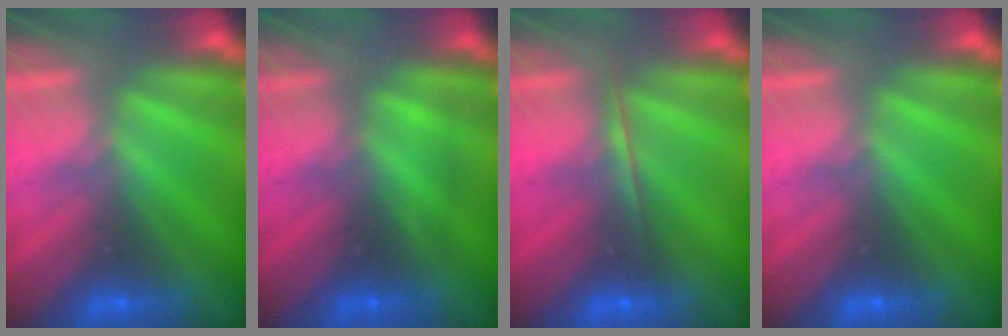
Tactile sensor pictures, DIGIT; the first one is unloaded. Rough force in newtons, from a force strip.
{"total": 1.9}
{"total": 1.7}
{"total": 0.0}